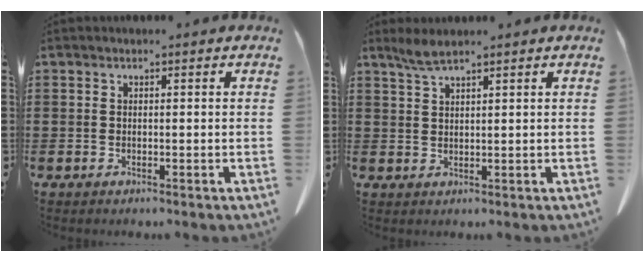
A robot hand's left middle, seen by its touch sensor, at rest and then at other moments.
{"total": 2.7, "force": [2.1, 0.3, 1.7], "torque": [-0.037, 0.002, 0.038]}